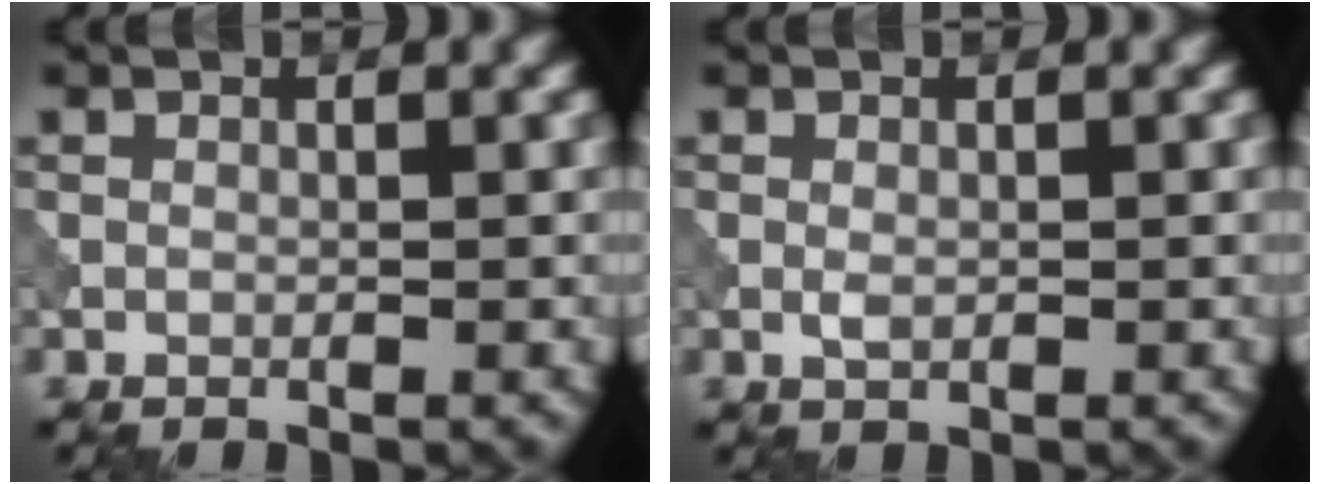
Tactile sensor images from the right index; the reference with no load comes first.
{"total": 1.0, "force": [-0.1, 0.6, 0.8], "torque": [-0.017, -0.002, -0.003]}